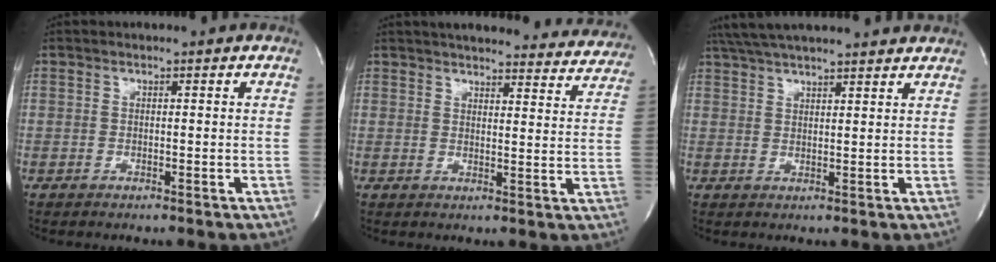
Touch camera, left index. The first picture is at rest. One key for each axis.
{"total": 23.5, "fx": 21.9, "fy": 4.8, "fz": 6.9, "tx": -0.097, "ty": -0.037, "tz": 0.252}
{"total": 17.0, "fx": 15.2, "fy": 1.7, "fz": 7.4, "tx": -0.132, "ty": 0.049, "tz": 0.220}